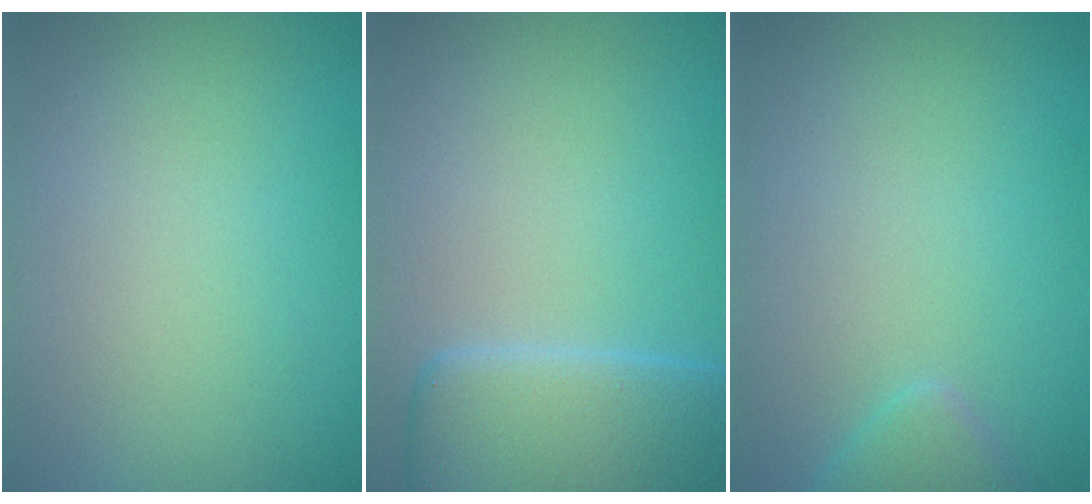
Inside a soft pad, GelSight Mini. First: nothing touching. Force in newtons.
{"total": 7.1, "press": 7.1, "slide": 0.3}
{"total": 1.8, "press": 1.8, "slide": 0.1}